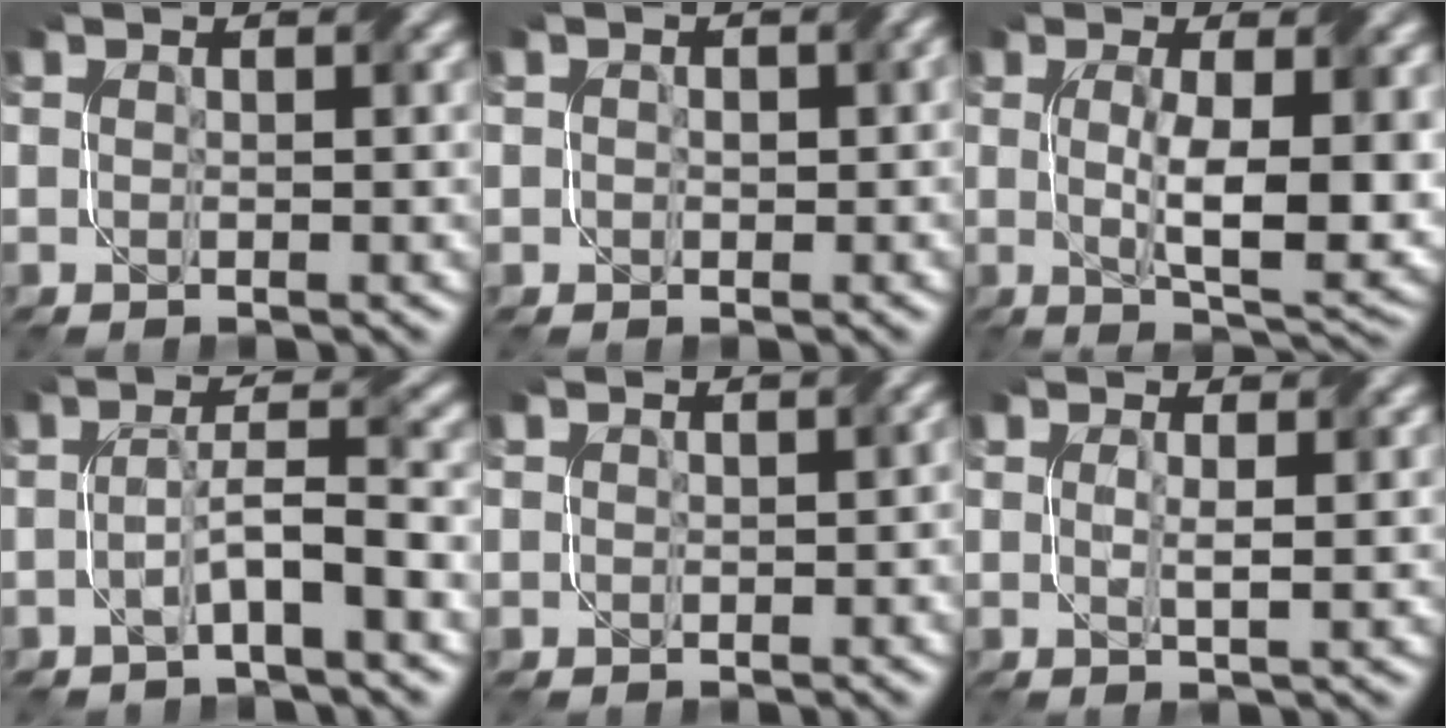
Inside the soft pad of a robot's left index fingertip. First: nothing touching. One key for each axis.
{"total": 1.5, "fx": 0.3, "fy": 1.0, "fz": 1.0, "tx": -0.011, "ty": 0.002, "tz": 0.006}
{"total": 8.4, "fx": 0.2, "fy": 2.4, "fz": 8.0, "tx": -0.128, "ty": -0.008, "tz": 0.010}
{"total": 3.7, "fx": -1.7, "fy": 0.3, "fz": 3.3, "tx": -0.061, "ty": 0.017, "tz": -0.037}
{"total": 0.7, "fx": 0.1, "fy": 0.5, "fz": 0.5, "tx": -0.006, "ty": 0.001, "tz": 0.002}
{"total": 1.4, "fx": 0.3, "fy": 0.1, "fz": 1.4, "tx": -0.025, "ty": -0.002, "tz": 0.005}